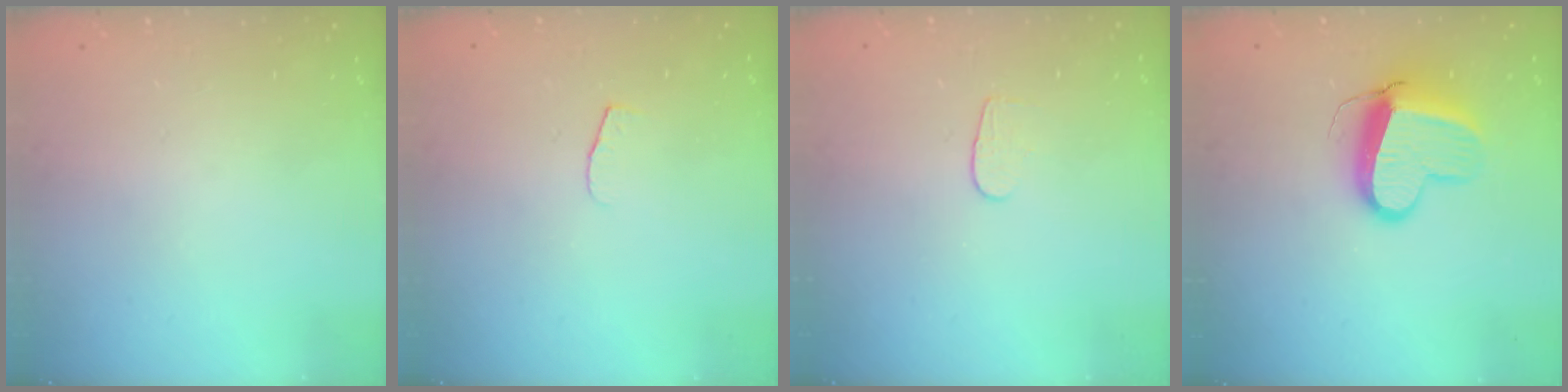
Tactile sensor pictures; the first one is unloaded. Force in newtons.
{"total": 4.2, "press": 4.1, "slide": 0.4}
{"total": 4.3, "press": 4.3, "slide": 0.5}
{"total": 11.5, "press": 11.4, "slide": 1.3}